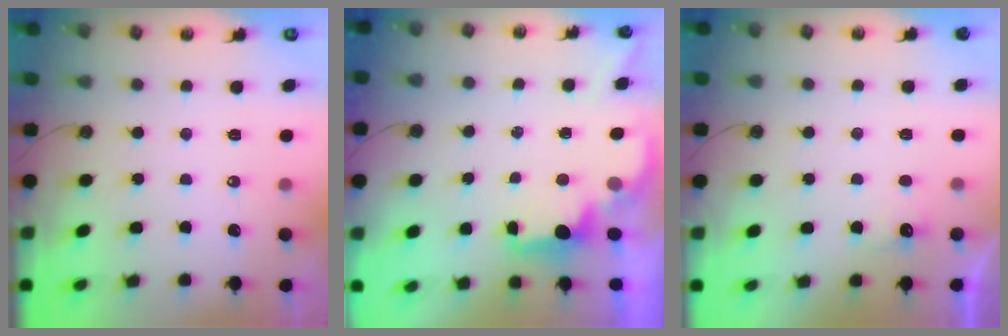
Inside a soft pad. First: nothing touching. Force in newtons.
{"total": 1.9, "press": 1.7, "slide": 0.8}
{"total": 5.5, "press": 5.5, "slide": 1.0}